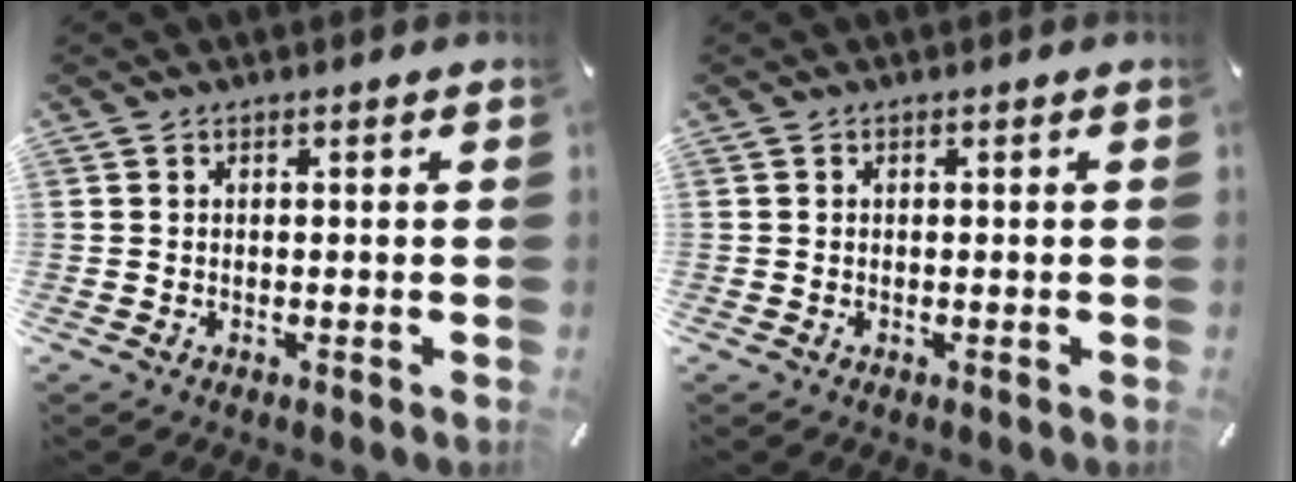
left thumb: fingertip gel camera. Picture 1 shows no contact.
{"total": 0.0}